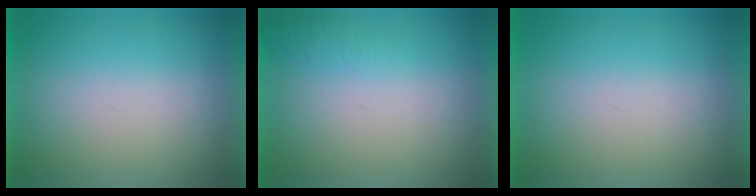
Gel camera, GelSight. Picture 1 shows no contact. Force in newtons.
{"total": 1.0}
{"total": 0.0}